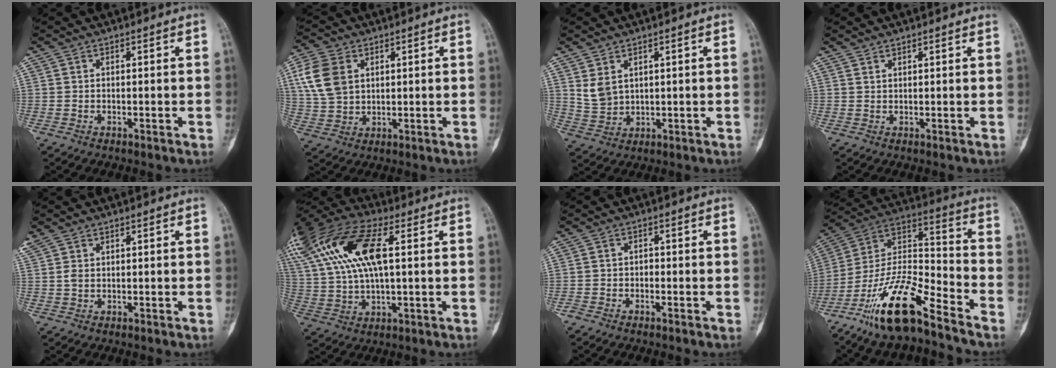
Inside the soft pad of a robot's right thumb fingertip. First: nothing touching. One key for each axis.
{"total": 9.8, "fx": 2.8, "fy": 7.0, "fz": 6.2, "tx": -0.125, "ty": -0.001, "tz": 0.059}
{"total": 4.5, "fx": 1.9, "fy": 3.1, "fz": 2.7, "tx": -0.047, "ty": -0.011, "tz": 0.052}
{"total": 1.5, "fx": 1.4, "fy": 0.3, "fz": 0.2, "tx": 0.008, "ty": -0.004, "tz": 0.020}
{"total": 2.1, "fx": 0.6, "fy": 1.5, "fz": 1.3, "tx": -0.039, "ty": 0.009, "tz": 0.021}
{"total": 23.6, "fx": 7.1, "fy": 10.7, "fz": 19.8, "tx": -0.448, "ty": 0.033, "tz": 0.128}
{"total": 2.0, "fx": -1.6, "fy": 1.1, "fz": 0.5, "tx": -0.006, "ty": 0.011, "tz": -0.031}
{"total": 18.0, "fx": -12.7, "fy": 4.6, "fz": 11.9, "tx": -0.216, "ty": 0.080, "tz": -0.235}